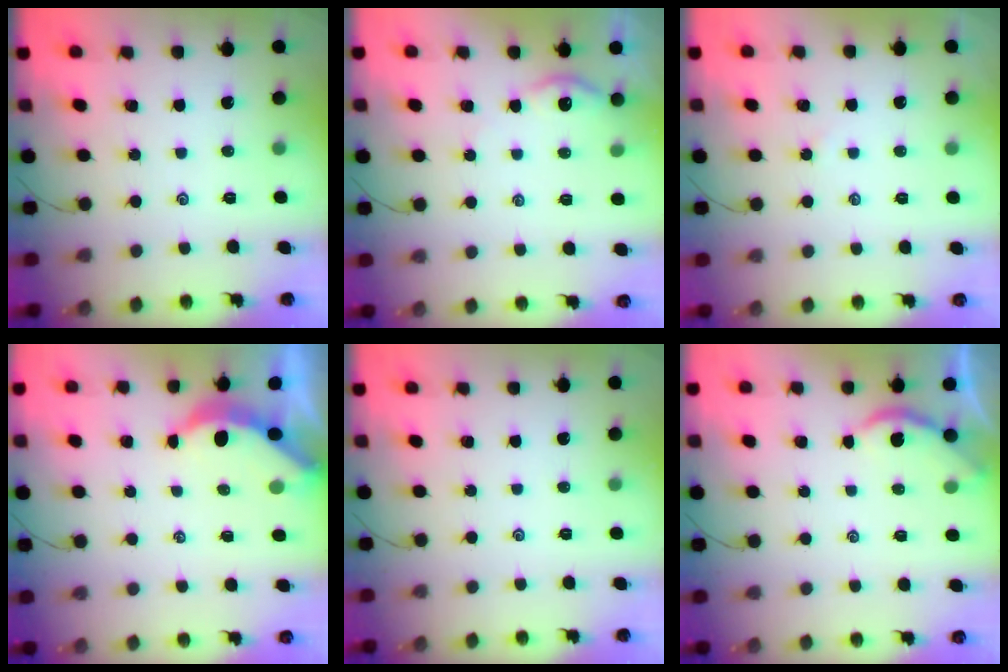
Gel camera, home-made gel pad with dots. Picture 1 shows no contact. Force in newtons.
{"total": 3.8, "press": 3.7, "slide": 0.4}
{"total": 1.8, "press": 1.7, "slide": 0.3}
{"total": 3.9, "press": 3.9, "slide": 0.5}
{"total": 0.0}
{"total": 2.4, "press": 2.3, "slide": 0.5}